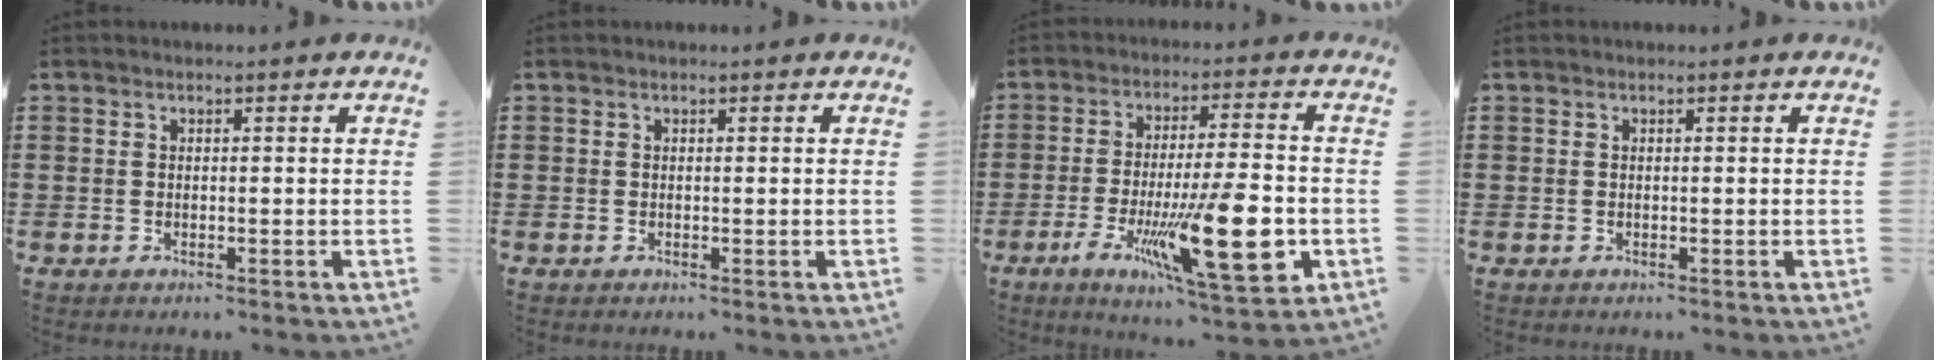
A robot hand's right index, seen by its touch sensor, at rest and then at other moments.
{"total": 0.0}
{"total": 20.1, "force": [-6.2, 5.3, 18.3], "torque": [-0.318, -0.010, -0.082]}
{"total": 0.0}